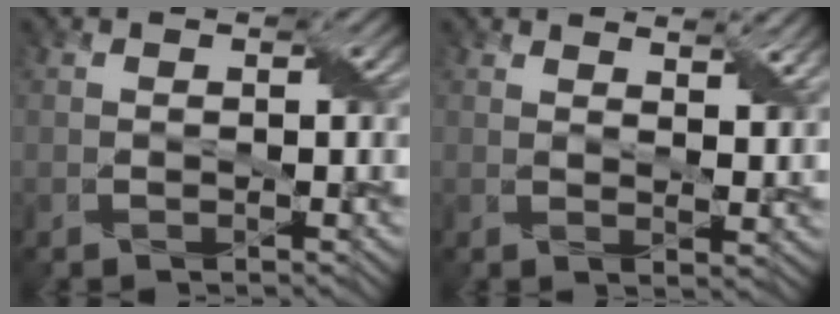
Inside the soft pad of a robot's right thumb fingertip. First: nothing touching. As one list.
[{"total": 3.8, "force": [3.1, 0.2, 2.3], "torque": [-0.043, -0.002, 0.059]}]